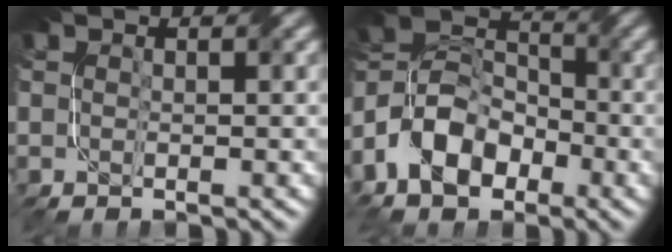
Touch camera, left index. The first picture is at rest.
{"total": 8.0, "force": [-4.2, 5.3, 4.2], "torque": [-0.081, 0.006, -0.097]}